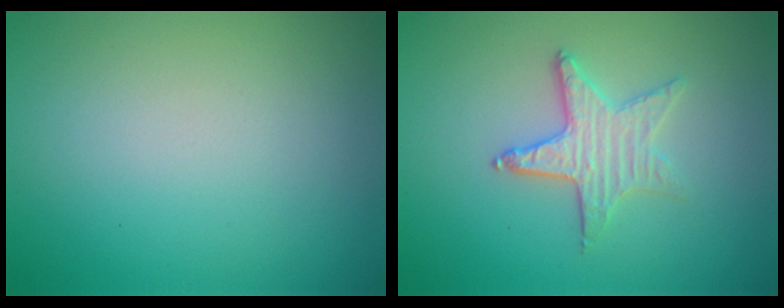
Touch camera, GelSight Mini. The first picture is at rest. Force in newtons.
{"total": 2.8, "press": 2.5, "slide": 1.3}